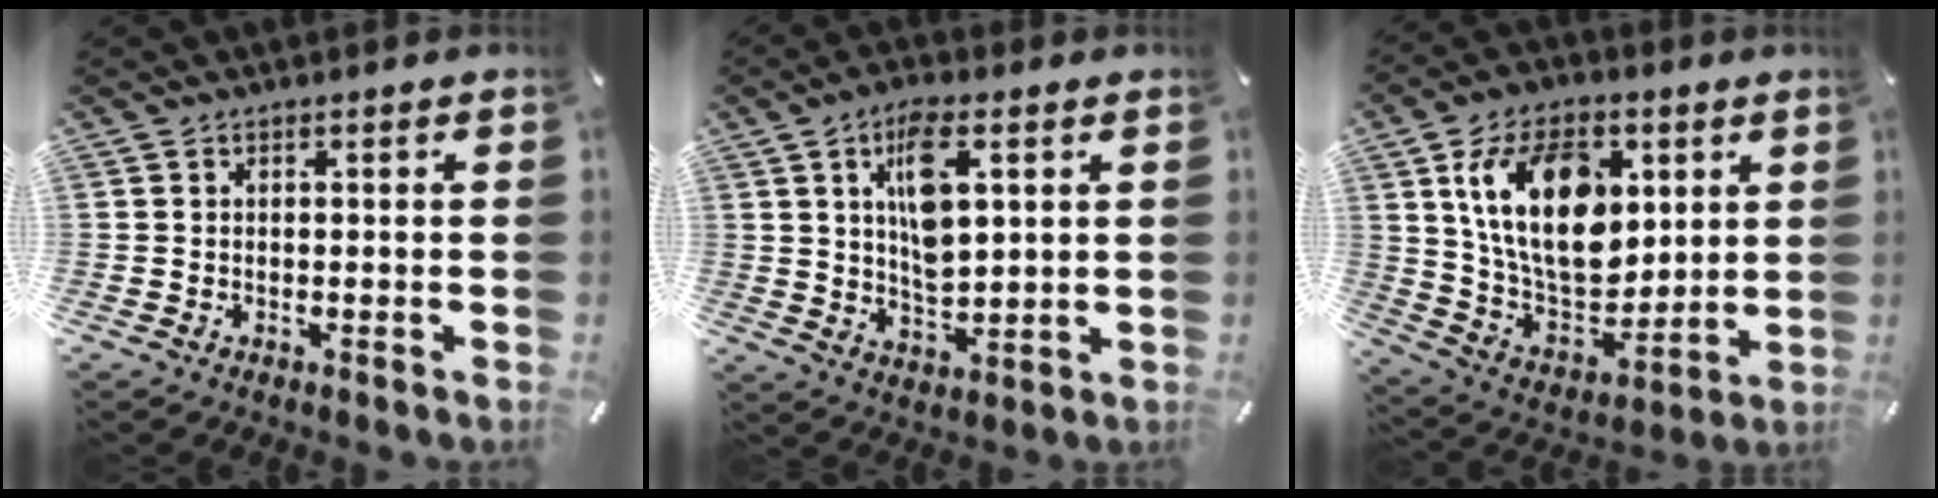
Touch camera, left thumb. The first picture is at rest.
{"total": 10.7, "force": [4.1, 4.9, 8.6], "torque": [-0.164, -0.008, 0.066]}
{"total": 20.4, "force": [6.2, 13.6, 13.9], "torque": [-0.264, -0.014, 0.110]}